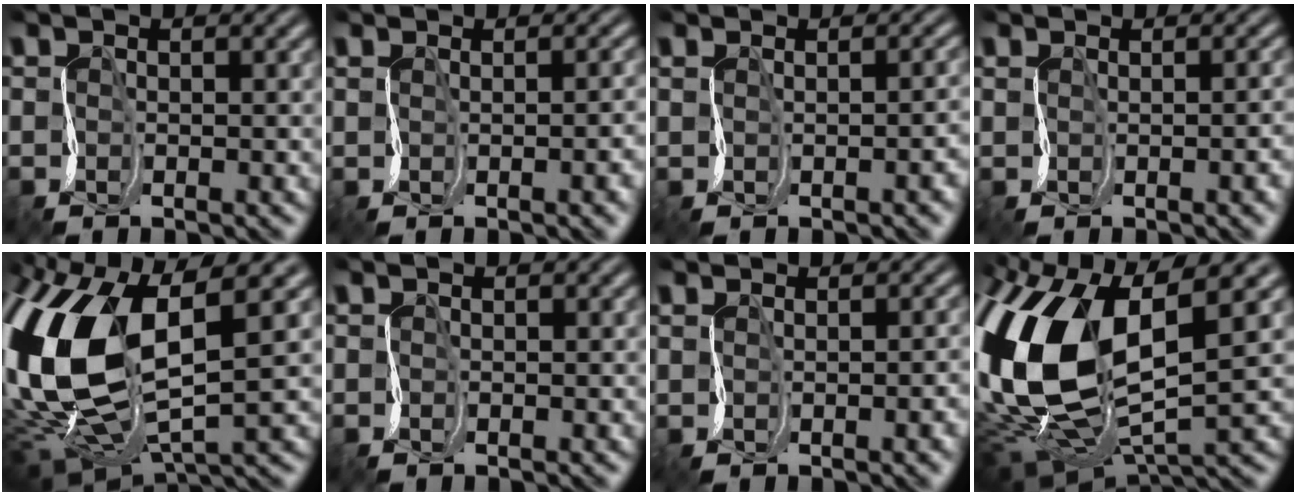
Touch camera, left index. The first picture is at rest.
{"total": 4.9, "force": [-0.5, 2.4, 4.3], "torque": [-0.011, 0.012, -0.003]}
{"total": 3.8, "force": [-0.3, 1.9, 3.2], "torque": [-0.005, 0.014, 0.004]}
{"total": 4.4, "force": [-0.5, 2.2, 3.8], "torque": [-0.011, 0.012, -0.003]}
{"total": 11.3, "force": [1.9, 5.6, 9.6], "torque": [-0.242, -0.011, 0.044]}
{"total": 0.0}
{"total": 4.4, "force": [-0.3, 2.2, 3.8], "torque": [-0.011, 0.012, 0.000]}
{"total": 12.7, "force": [2.4, 6.4, 10.8], "torque": [-0.259, -0.006, 0.051]}